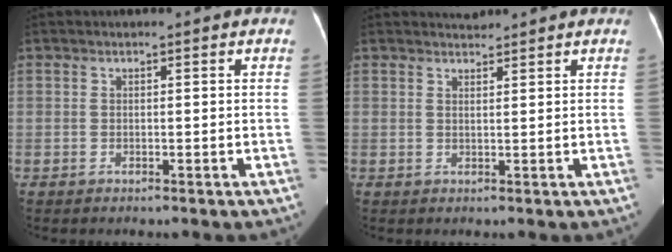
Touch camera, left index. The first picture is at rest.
{"total": 1.4, "force": [1.4, -0.1, -0.2], "torque": [-0.001, 0.000, 0.025]}